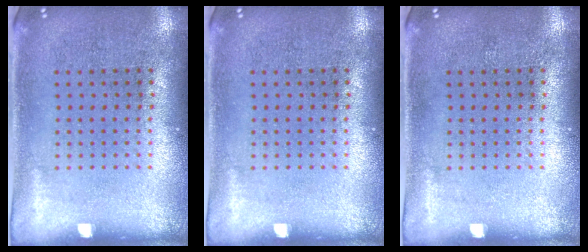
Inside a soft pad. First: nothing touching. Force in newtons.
{"total": 0.0}
{"total": 0.0}